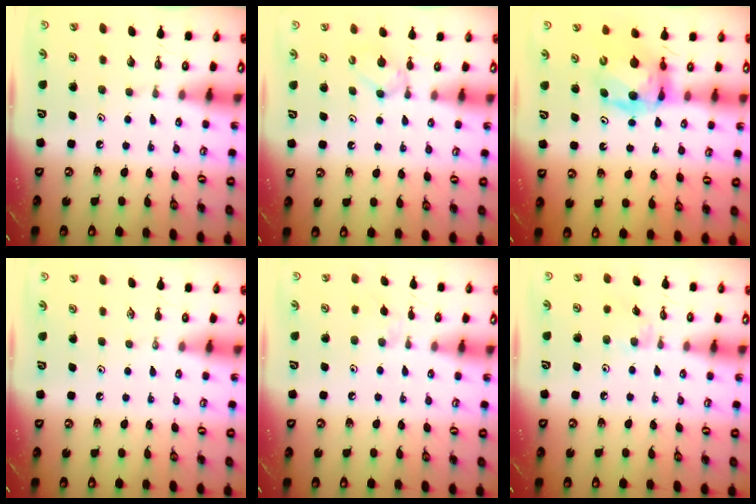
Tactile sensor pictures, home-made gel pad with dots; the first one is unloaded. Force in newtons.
{"total": 3.8, "press": 3.7, "slide": 0.7}
{"total": 8.0, "press": 7.9, "slide": 0.8}
{"total": 0.0}
{"total": 4.9, "press": 4.9, "slide": 0.7}
{"total": 3.3, "press": 3.3, "slide": 0.5}